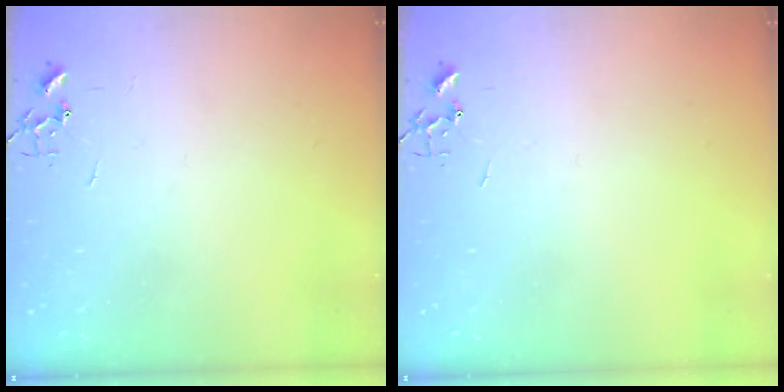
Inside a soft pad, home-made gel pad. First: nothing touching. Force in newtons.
{"total": 0.0}